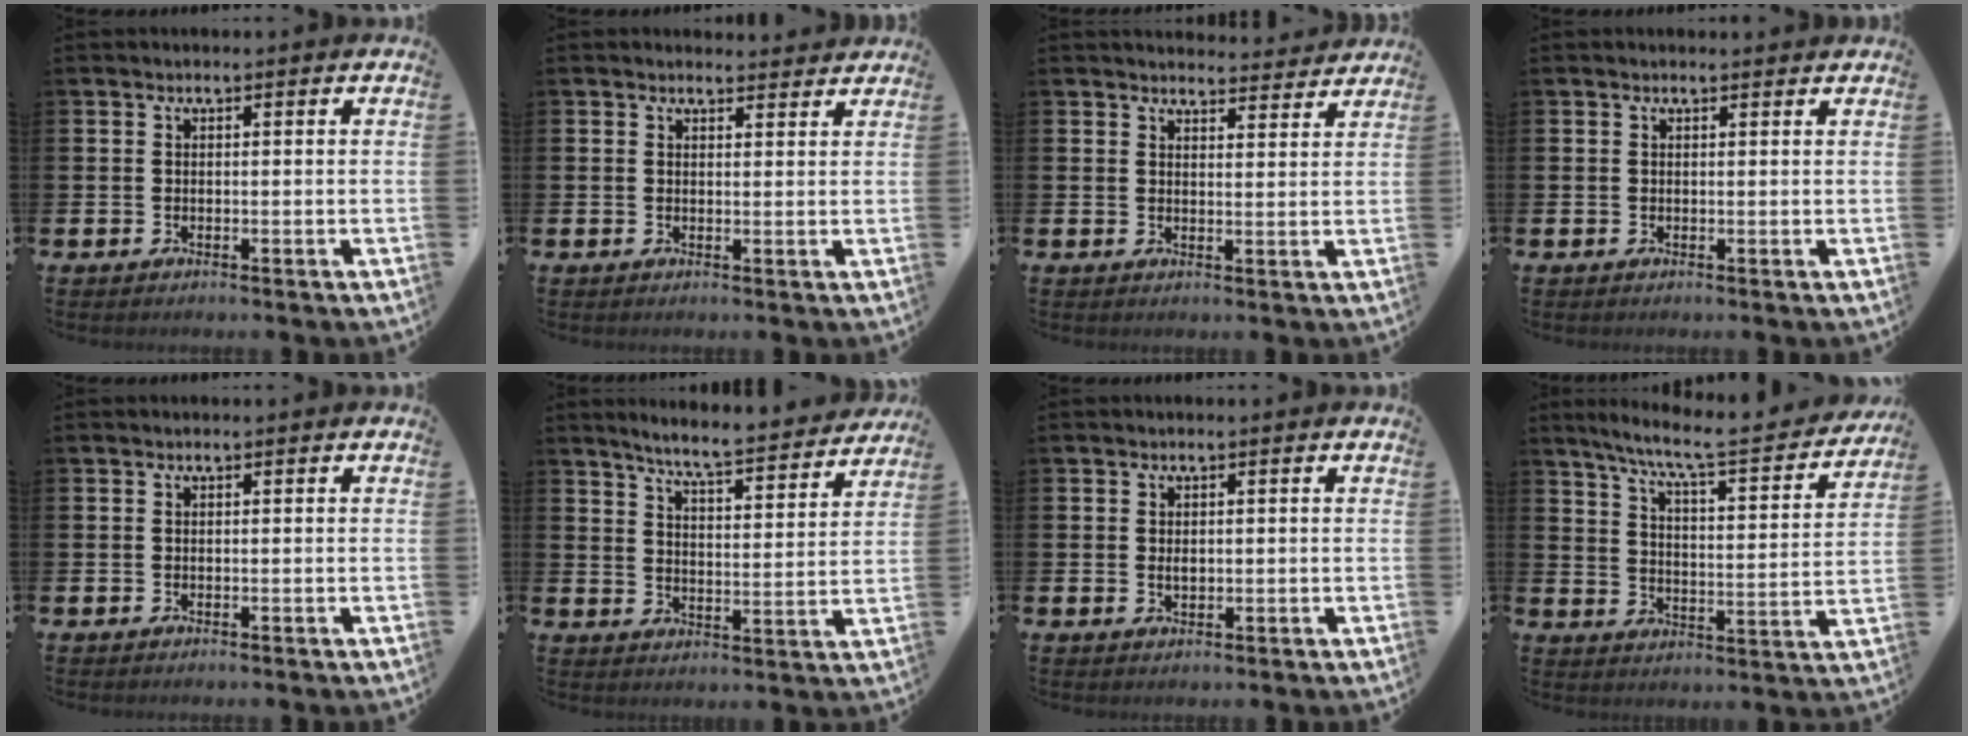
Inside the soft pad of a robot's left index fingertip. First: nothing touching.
{"total": 1.9, "force": [1.8, 0.4, 0.0], "torque": [0.009, -0.010, 0.032]}
{"total": 3.7, "force": [3.7, 0.6, 0.0], "torque": [0.005, -0.025, 0.065]}
{"total": 0.6, "force": [0.6, 0.1, 0.2], "torque": [0.007, -0.003, 0.008]}
{"total": 0.0}
{"total": 6.8, "force": [6.5, -0.2, 2.1], "torque": [-0.059, -0.051, 0.108]}
{"total": 1.0, "force": [0.1, 0.7, 0.8], "torque": [-0.003, 0.000, -0.002]}
{"total": 7.8, "force": [6.8, 0.7, 3.9], "torque": [-0.095, -0.049, 0.108]}